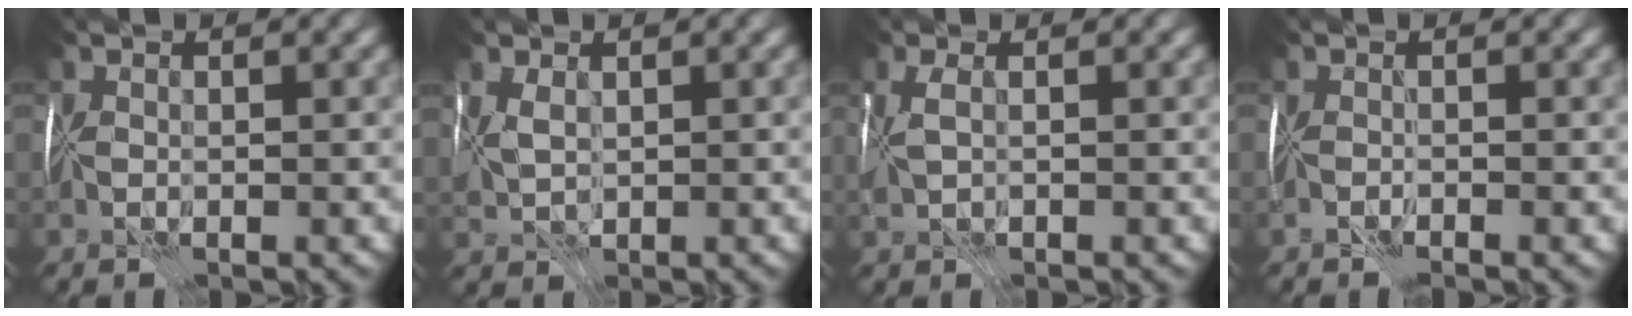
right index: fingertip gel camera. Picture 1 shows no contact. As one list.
[{"total": 2.0, "force": [0.6, 0.8, 1.8], "torque": [-0.032, -0.002, 0.015]}, {"total": 1.8, "force": [0.2, 0.2, 1.8], "torque": [-0.043, -0.002, 0.011]}, {"total": 2.0, "force": [-1.1, -1.4, -0.9], "torque": [0.022, -0.007, -0.022]}]